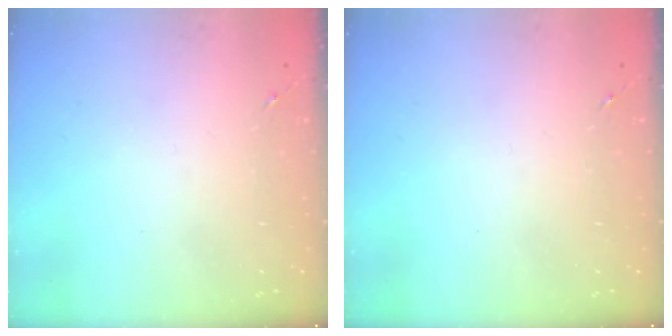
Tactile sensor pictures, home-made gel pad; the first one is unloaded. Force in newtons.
{"total": 0.0}